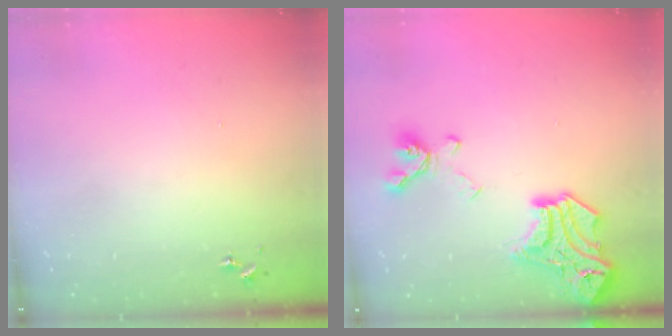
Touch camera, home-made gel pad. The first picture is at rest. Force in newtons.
{"total": 19.9, "press": 19.9, "slide": 0.9}